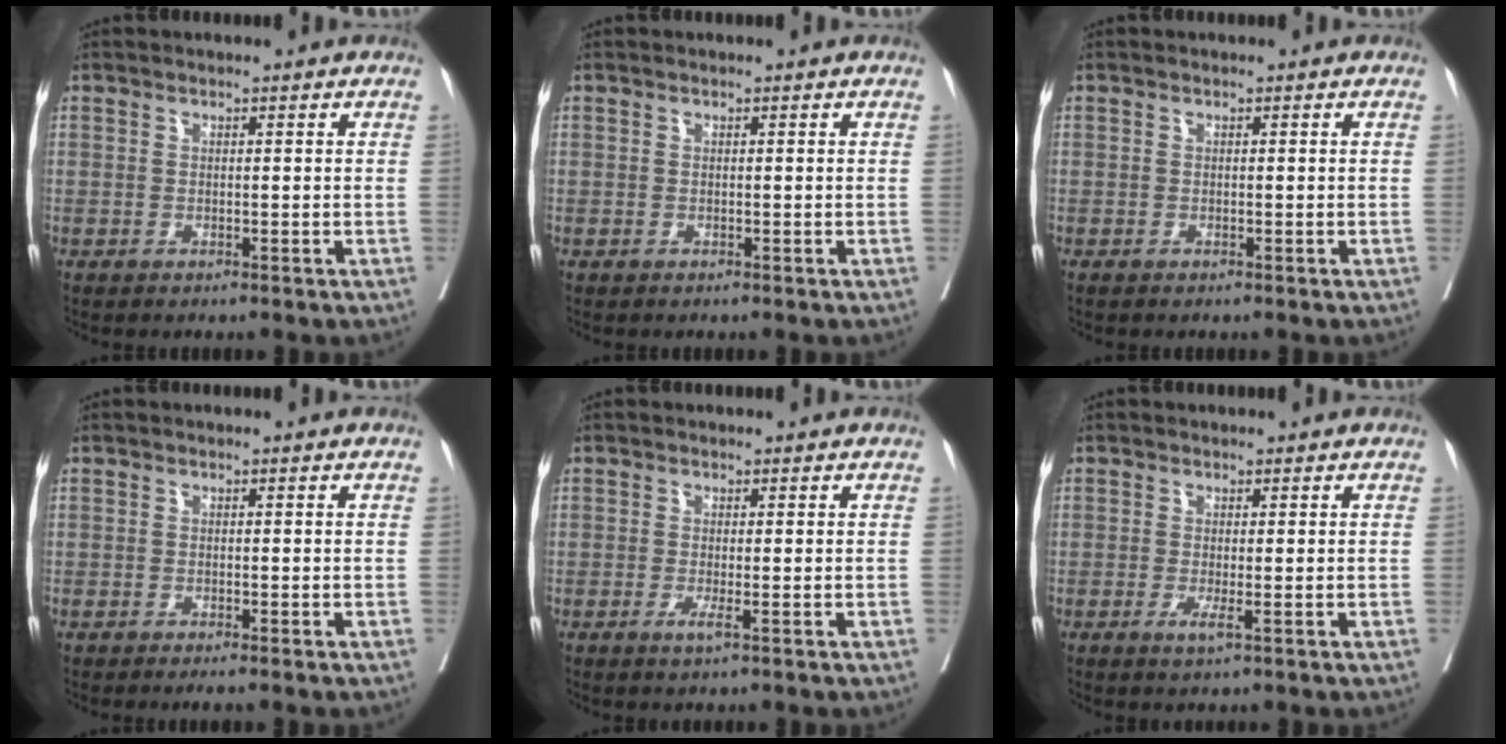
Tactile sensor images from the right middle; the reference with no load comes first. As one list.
[{"total": 0.0}, {"total": 0.0}, {"total": 1.0, "force": [-0.8, -0.1, 0.6], "torque": [-0.009, -0.004, -0.016]}, {"total": 1.5, "force": [-0.5, -0.2, 1.4], "torque": [-0.023, -0.005, -0.010]}, {"total": 1.7, "force": [-0.5, 0.0, 1.6], "torque": [-0.028, -0.007, -0.009]}]